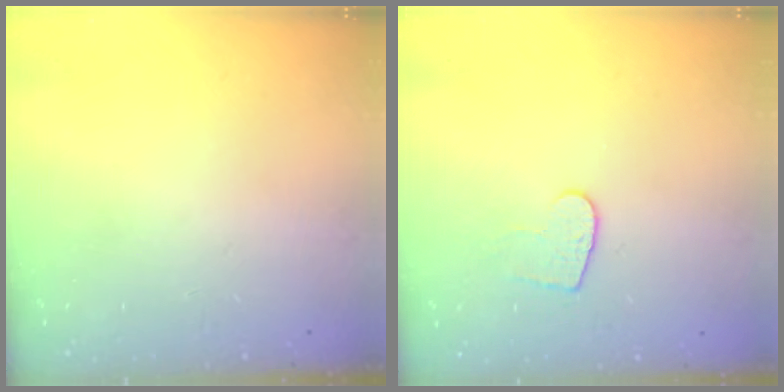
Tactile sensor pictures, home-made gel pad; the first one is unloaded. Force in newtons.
{"total": 6.7, "press": 6.7, "slide": 0.4}